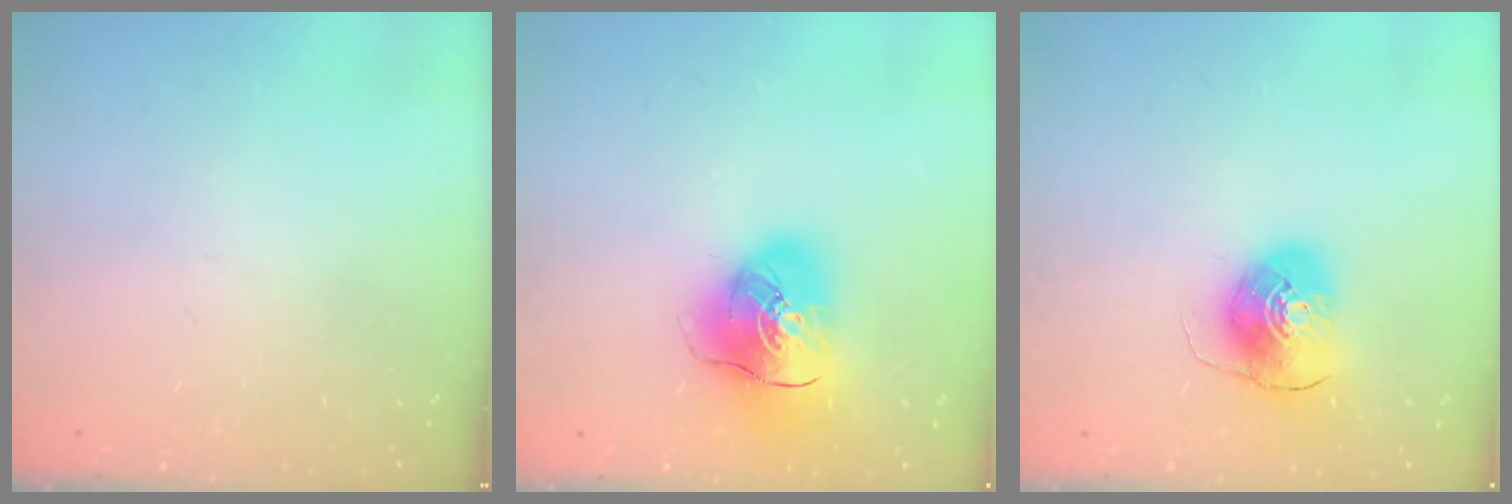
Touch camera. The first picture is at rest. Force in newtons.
{"total": 14.9, "press": 14.7, "slide": 2.5}
{"total": 8.9, "press": 8.7, "slide": 1.5}